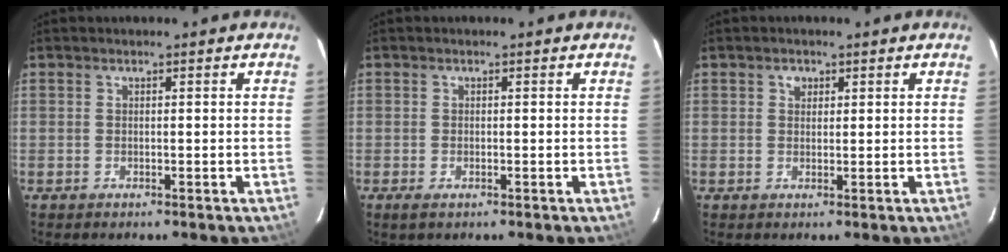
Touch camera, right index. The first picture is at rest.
{"total": 1.1, "force": [-0.4, 0.5, 0.9], "torque": [-0.019, -0.004, -0.006]}
{"total": 1.5, "force": [0.7, 1.3, 0.4], "torque": [-0.005, 0.007, 0.011]}